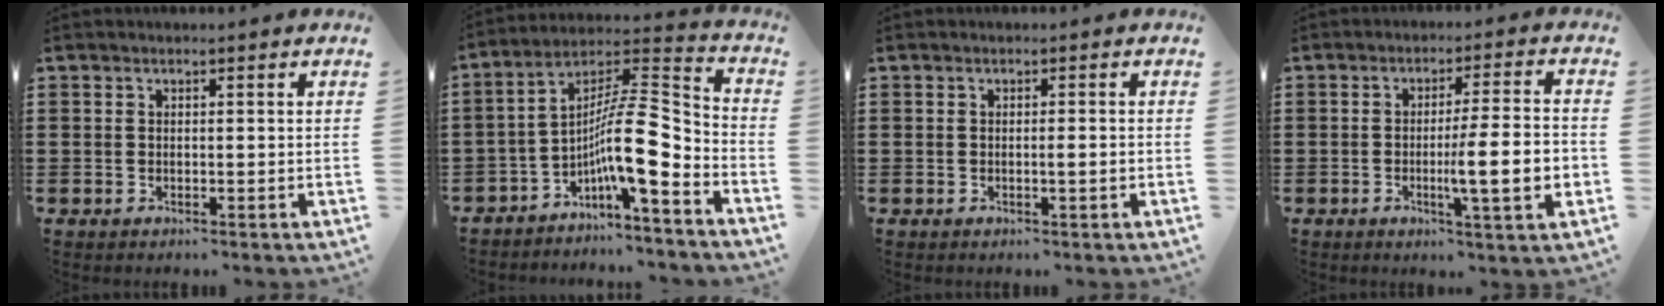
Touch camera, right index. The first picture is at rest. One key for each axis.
{"total": 12.5, "fx": -3.8, "fy": 2.9, "fz": 11.6, "tx": -0.207, "ty": -0.018, "tz": -0.081}
{"total": 1.4, "fx": -0.3, "fy": -0.1, "fz": 1.3, "tx": -0.021, "ty": -0.003, "tz": -0.006}
{"total": 9.8, "fx": -2.0, "fy": 0.8, "fz": 9.6, "tx": -0.148, "ty": -0.015, "tz": -0.039}